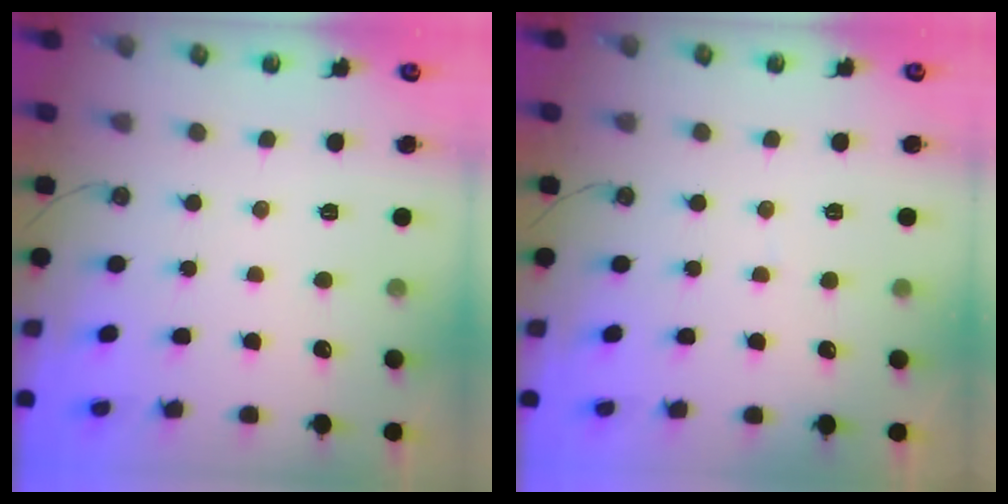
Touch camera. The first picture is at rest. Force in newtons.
{"total": 2.0, "press": 2.0, "slide": 0.2}